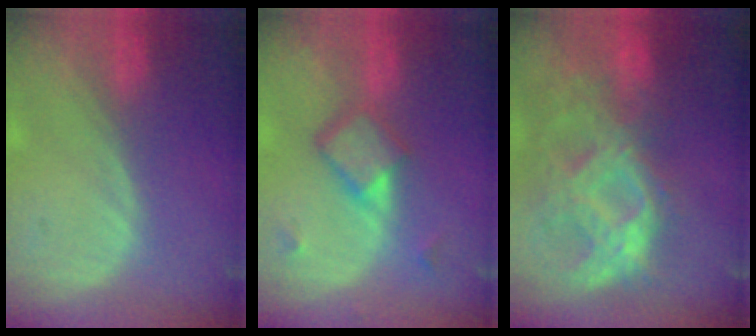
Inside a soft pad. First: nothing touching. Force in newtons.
{"total": 5.9, "press": 5.2, "slide": 2.8}
{"total": 10.9, "press": 9.3, "slide": 5.7}